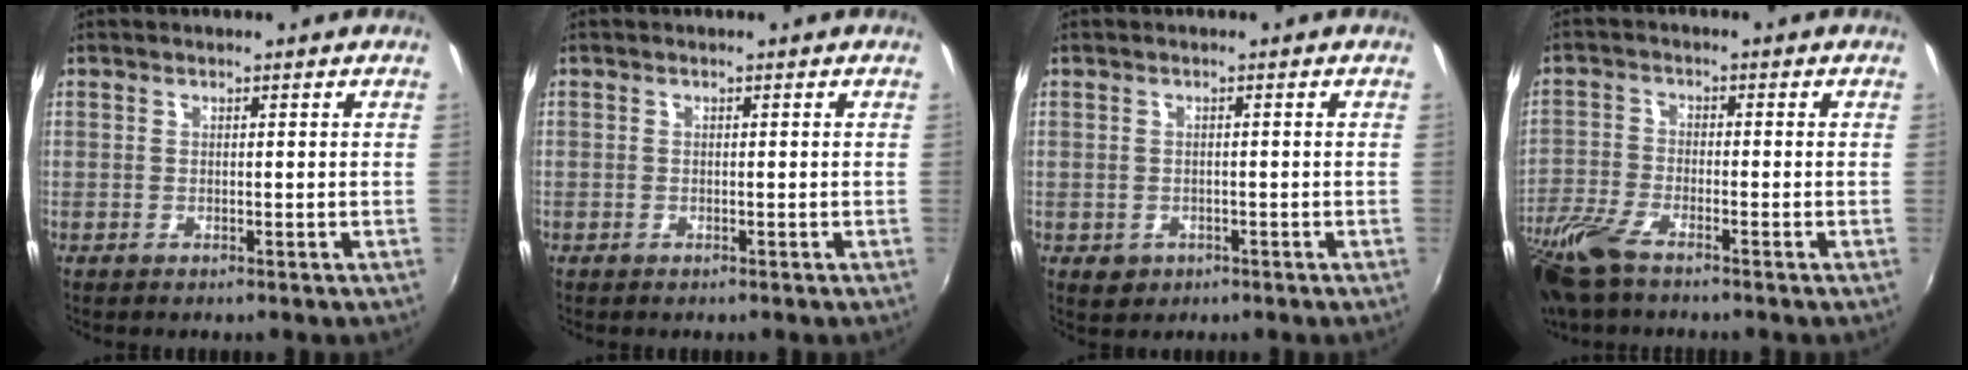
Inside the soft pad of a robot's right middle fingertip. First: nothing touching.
{"total": 0.5, "force": [-0.4, 0.3, 0.0], "torque": [-0.002, 0.002, -0.006]}
{"total": 2.7, "force": [-1.1, 2.3, 1.0], "torque": [-0.024, -0.004, -0.011]}
{"total": 9.5, "force": [-7.0, 2.7, 5.8], "torque": [-0.149, -0.028, -0.145]}